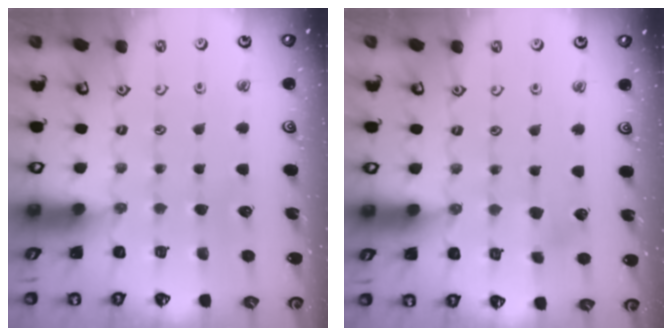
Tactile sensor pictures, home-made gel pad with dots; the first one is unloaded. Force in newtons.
{"total": 1.8, "press": 1.7, "slide": 0.2}